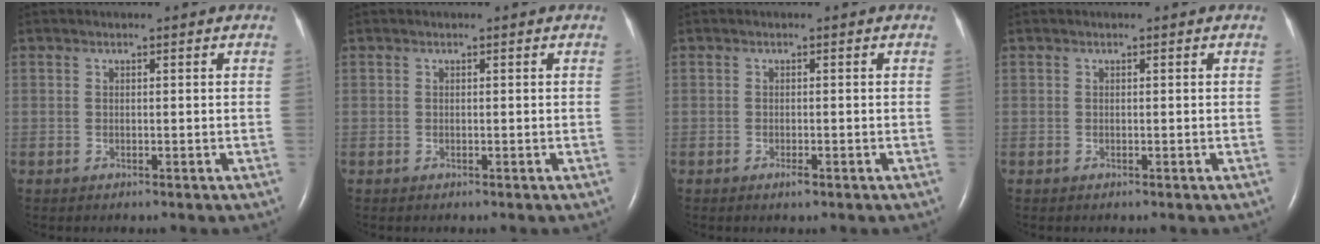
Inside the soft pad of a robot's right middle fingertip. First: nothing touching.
{"total": 0.0}
{"total": 1.0, "force": [-0.6, 0.2, 0.8], "torque": [-0.017, -0.002, -0.009]}
{"total": 0.0}